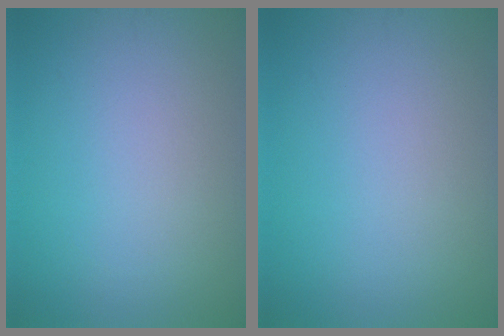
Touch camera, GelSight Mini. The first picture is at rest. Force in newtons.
{"total": 0.0}